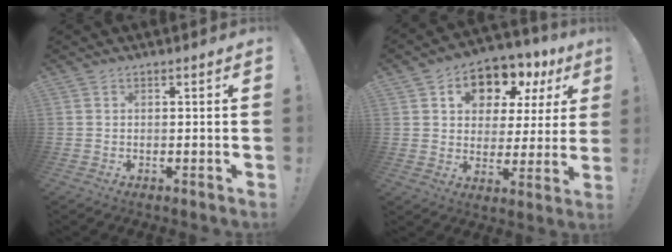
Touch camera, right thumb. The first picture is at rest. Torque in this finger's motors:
{"motor_torque": [0.94, 2.67, 0.87, 0.22, 0.05]}